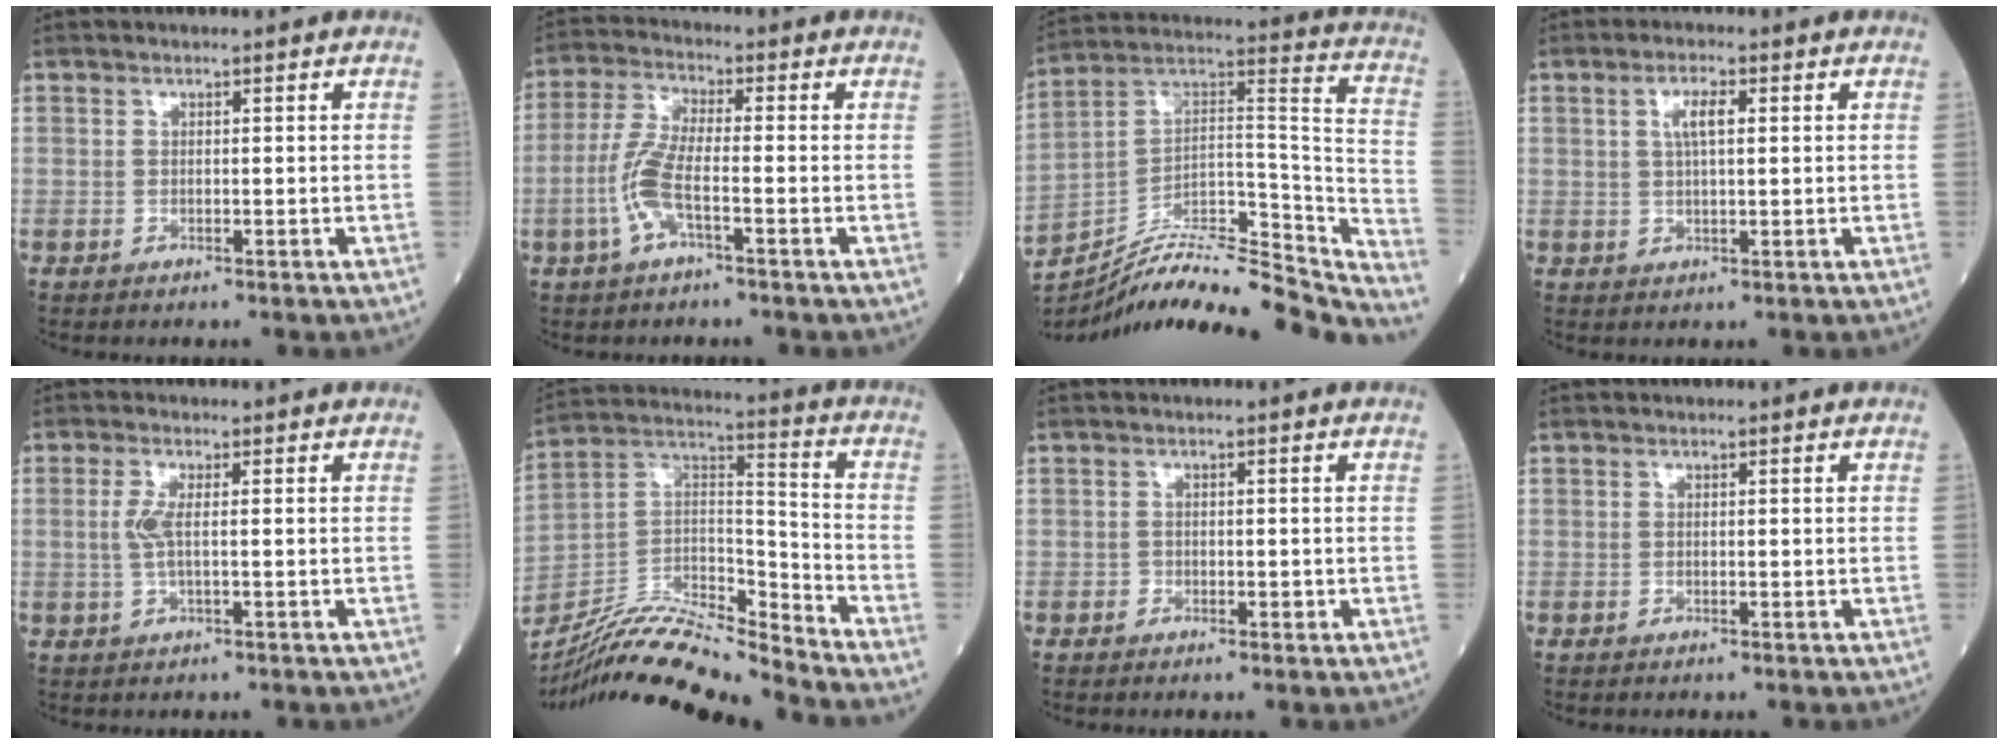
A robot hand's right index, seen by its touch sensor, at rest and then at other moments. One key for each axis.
{"total": 6.9, "fx": -2.3, "fy": 1.3, "fz": 6.3, "tx": -0.148, "ty": 0.004, "tz": -0.051}
{"total": 31.1, "fx": -28.1, "fy": 4.6, "fz": 12.5, "tx": -0.158, "ty": 0.011, "tz": -0.418}
{"total": 3.6, "fx": 1.1, "fy": 0.9, "fz": 3.3, "tx": -0.064, "ty": 0.006, "tz": 0.021}
{"total": 3.0, "fx": 0.1, "fy": 0.5, "fz": 2.9, "tx": -0.068, "ty": -0.003, "tz": 0.001}
{"total": 17.9, "fx": -16.9, "fy": 0.1, "fz": 5.7, "tx": -0.102, "ty": 0.034, "tz": -0.309}
{"total": 0.9, "fx": -0.3, "fy": 0.7, "fz": 0.4, "tx": -0.001, "ty": 0.002, "tz": -0.006}
{"total": 0.0}